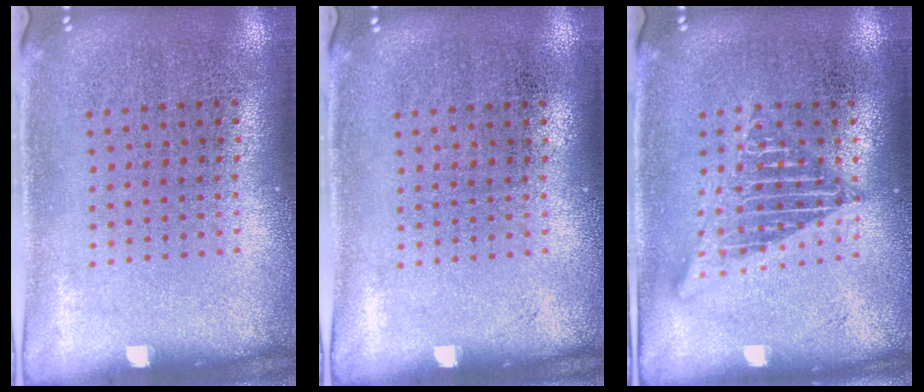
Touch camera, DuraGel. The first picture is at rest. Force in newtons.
{"total": 0.0}
{"total": 2.8, "press": 2.8, "slide": 0.3}